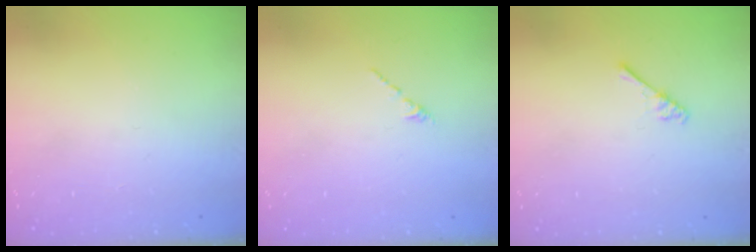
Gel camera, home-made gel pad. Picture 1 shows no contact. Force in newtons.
{"total": 0.6, "press": 0.5, "slide": 0.3}
{"total": 2.9, "press": 2.9, "slide": 0.4}